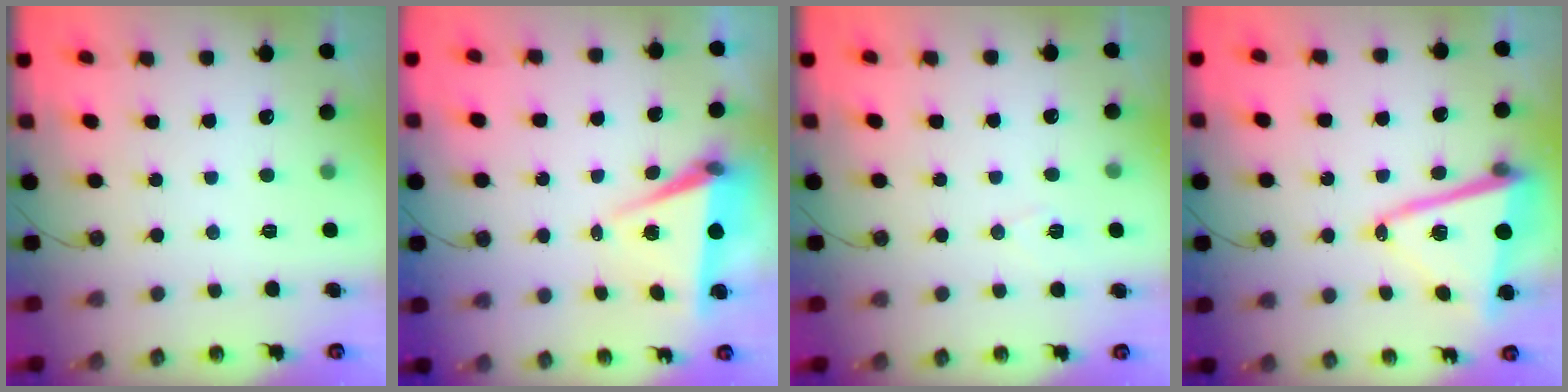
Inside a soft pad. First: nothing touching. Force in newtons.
{"total": 7.1, "press": 5.7, "slide": 4.3}
{"total": 6.5, "press": 4.8, "slide": 4.4}
{"total": 15.1, "press": 15.0, "slide": 1.8}